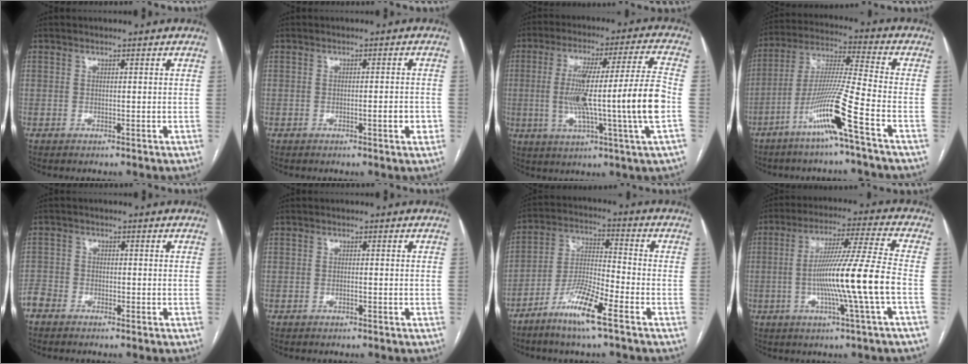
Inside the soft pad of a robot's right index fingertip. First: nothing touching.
{"total": 3.2, "force": [-1.1, 0.3, 2.9], "torque": [-0.041, -0.002, -0.016]}
{"total": 17.8, "force": [-2.2, -1.3, 17.7], "torque": [-0.300, 0.005, -0.042]}
{"total": 12.7, "force": [-6.6, -1.9, 10.7], "torque": [-0.213, -0.015, -0.130]}
{"total": 2.8, "force": [-2.4, 1.6, 0.2], "torque": [-0.003, 0.001, -0.051]}
{"total": 0.5, "force": [-0.3, 0.0, 0.4], "torque": [-0.012, 0.000, -0.005]}
{"total": 9.9, "force": [-6.1, 0.7, 7.7], "torque": [-0.158, -0.013, -0.122]}
{"total": 13.6, "force": [-2.8, -2.1, 13.1], "torque": [-0.233, -0.003, -0.055]}